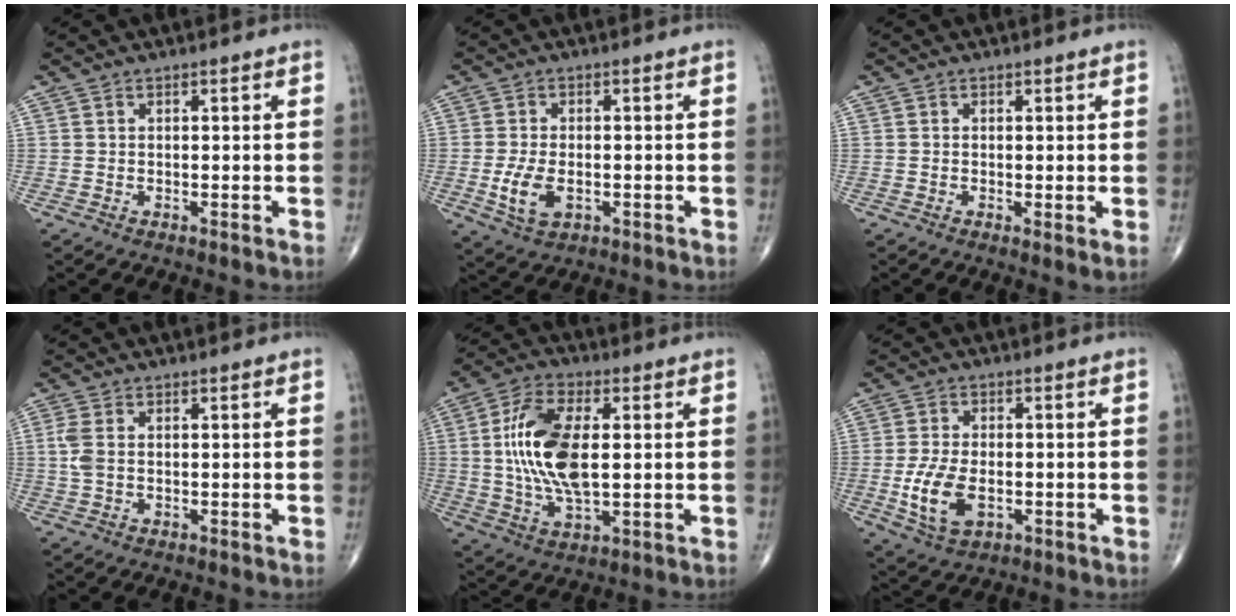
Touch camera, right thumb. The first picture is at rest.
{"total": 6.1, "force": [-1.4, 3.5, 4.8], "torque": [-0.096, -0.003, -0.020]}
{"total": 1.4, "force": [-0.1, 0.2, 1.4], "torque": [-0.027, -0.006, -0.003]}
{"total": 2.9, "force": [0.2, 1.6, 2.4], "torque": [-0.077, 0.004, 0.003]}
{"total": 15.1, "force": [1.3, 7.2, 13.2], "torque": [-0.261, -0.002, 0.024]}
{"total": 8.7, "force": [-2.0, 4.9, 6.9], "torque": [-0.138, -0.002, -0.030]}